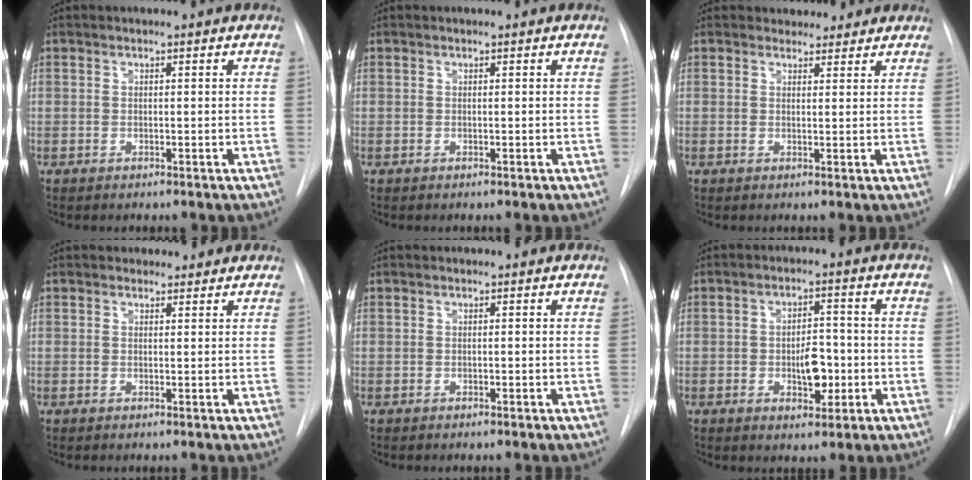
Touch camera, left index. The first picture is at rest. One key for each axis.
{"total": 0.0}
{"total": 3.6, "fx": 3.1, "fy": 1.8, "fz": 0.1, "tx": 0.009, "ty": 0.004, "tz": 0.035}
{"total": 1.4, "fx": 1.1, "fy": 0.9, "fz": -0.1, "tx": 0.008, "ty": 0.004, "tz": 0.011}
{"total": 0.0}
{"total": 5.7, "fx": -1.4, "fy": 2.9, "fz": 4.7, "tx": -0.068, "ty": 0.003, "tz": -0.016}